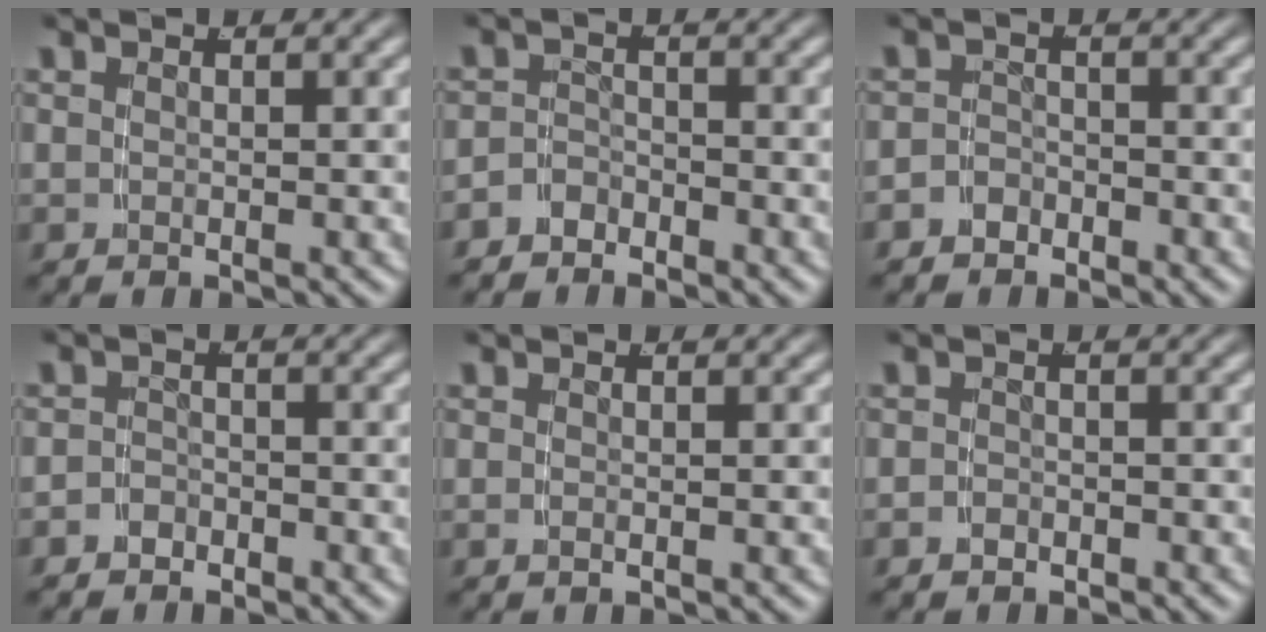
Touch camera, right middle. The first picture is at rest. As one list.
[{"total": 2.8, "force": [-2.5, 1.1, 0.1], "torque": [-0.004, -0.012, -0.040]}, {"total": 2.8, "force": [-2.4, 1.4, 0.0], "torque": [-0.002, -0.014, -0.037]}, {"total": 2.3, "force": [-2.1, 1.0, -0.1], "torque": [0.002, -0.012, -0.032]}, {"total": 0.6, "force": [-0.3, -0.3, 0.3], "torque": [-0.009, -0.006, -0.001]}, {"total": 1.2, "force": [-1.1, 0.2, 0.0], "torque": [-0.004, -0.009, -0.014]}]